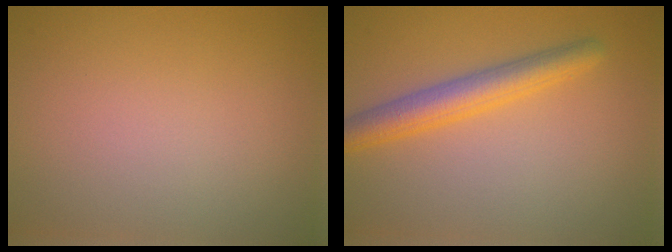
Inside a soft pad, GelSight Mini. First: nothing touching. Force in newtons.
{"total": 3.8, "press": 3.8, "slide": 0.1}